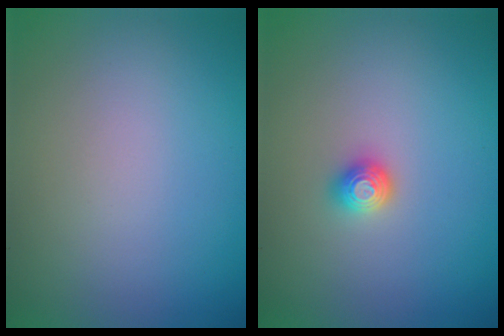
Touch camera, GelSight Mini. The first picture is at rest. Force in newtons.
{"total": 1.3, "press": 1.2, "slide": 0.4}